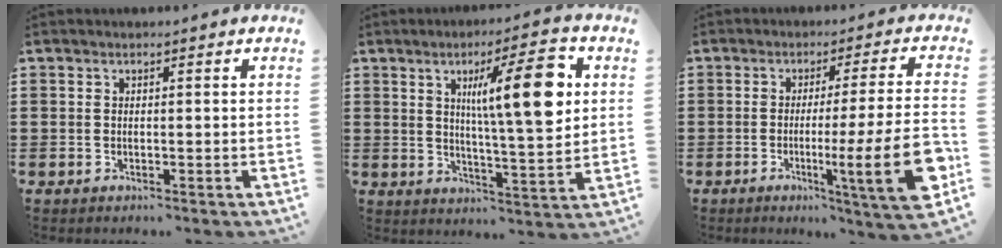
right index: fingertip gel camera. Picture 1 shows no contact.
{"total": 12.7, "force": [4.0, 2.7, 11.8], "torque": [-0.187, -0.004, 0.056]}
{"total": 14.6, "force": [-3.9, 1.1, 14.1], "torque": [-0.211, -0.012, -0.058]}